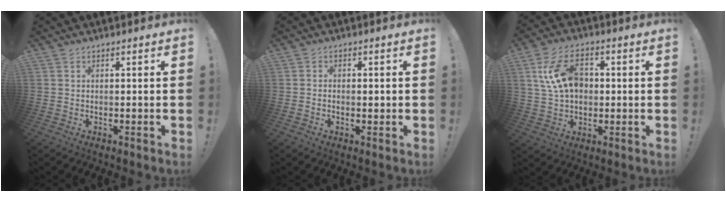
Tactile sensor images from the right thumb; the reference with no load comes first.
{"total": 1.6, "force": [-0.3, 1.2, 1.0], "torque": [-0.017, 0.006, -0.006]}
{"total": 14.0, "force": [3.0, 9.6, 9.8], "torque": [-0.168, 0.008, 0.060]}